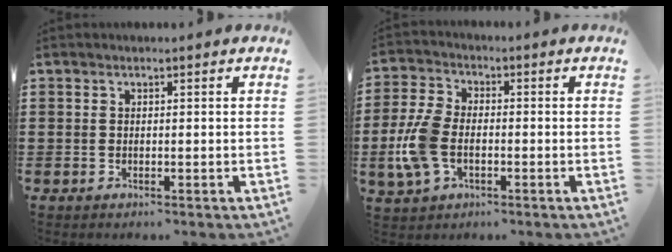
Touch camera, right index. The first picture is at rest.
{"total": 7.6, "force": [-1.8, 4.2, 6.0], "torque": [-0.154, -0.005, -0.041]}